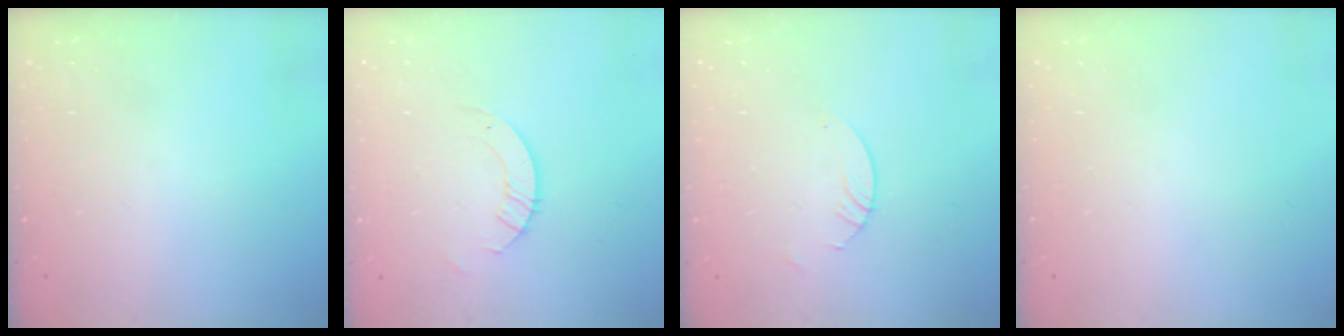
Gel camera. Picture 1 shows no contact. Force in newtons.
{"total": 2.6, "press": 2.6, "slide": 0.2}
{"total": 3.0, "press": 2.9, "slide": 0.3}
{"total": 0.0}